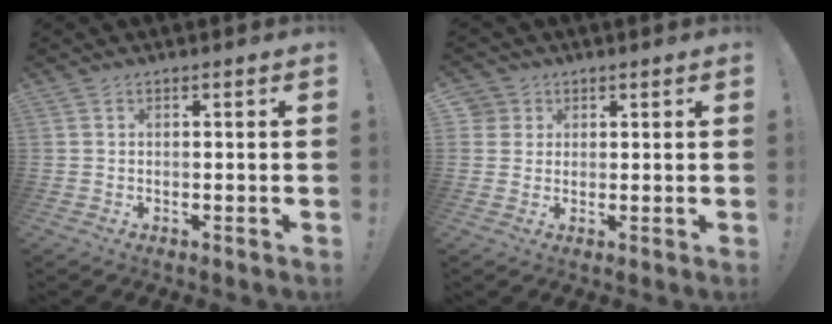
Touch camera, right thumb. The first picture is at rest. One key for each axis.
{"total": 3.7, "fx": 1.5, "fy": 3.3, "fz": 0.5, "tx": -0.008, "ty": -0.003, "tz": 0.028}